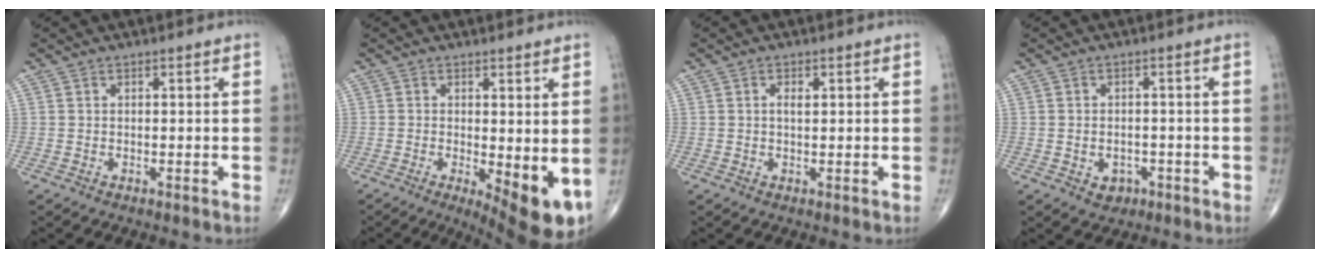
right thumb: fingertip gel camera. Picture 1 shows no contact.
{"total": 10.0, "force": [-1.7, 3.3, 9.3], "torque": [-0.127, -0.024, -0.017]}
{"total": 1.7, "force": [0.4, 0.8, 1.4], "torque": [-0.022, 0.001, 0.005]}
{"total": 3.6, "force": [-1.4, 2.9, 1.7], "torque": [-0.010, 0.009, -0.011]}